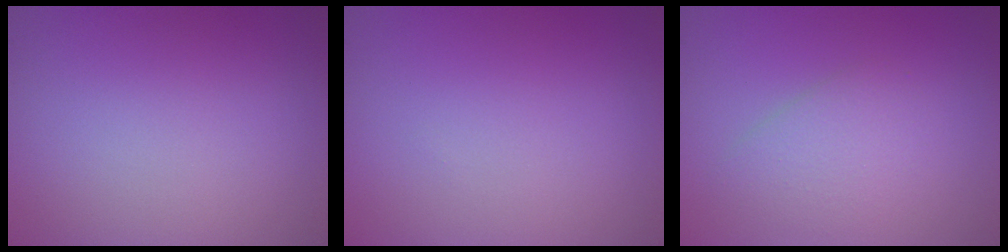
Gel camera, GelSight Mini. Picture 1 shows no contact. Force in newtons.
{"total": 0.0}
{"total": 2.2, "press": 2.2, "slide": 0.0}